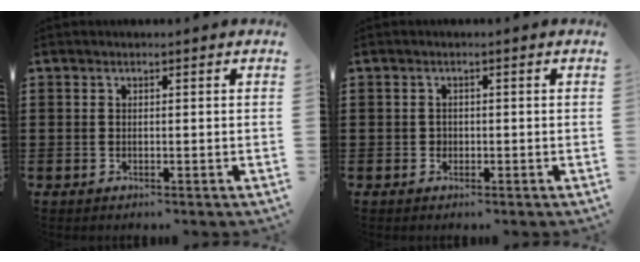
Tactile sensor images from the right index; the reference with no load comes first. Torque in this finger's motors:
{"motor_torque": [0.39, -0.19, 0.00, 0.01]}